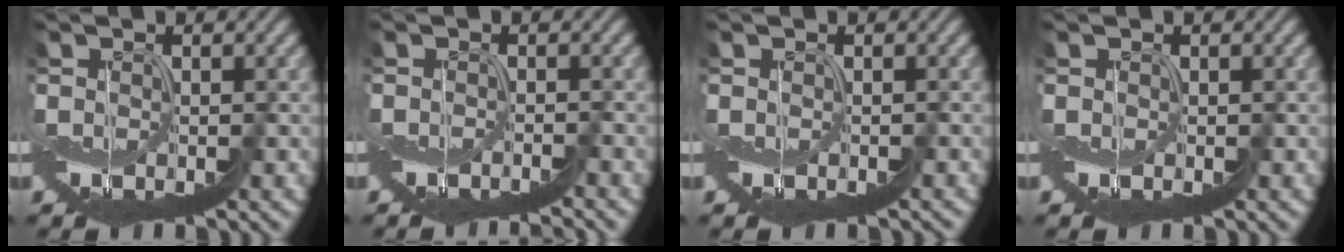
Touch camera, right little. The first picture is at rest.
{"total": 2.7, "force": [-2.5, -0.9, -0.1], "torque": [0.003, 0.015, -0.042]}
{"total": 0.8, "force": [-0.7, 0.3, 0.2], "torque": [0.003, -0.001, -0.008]}
{"total": 0.0}